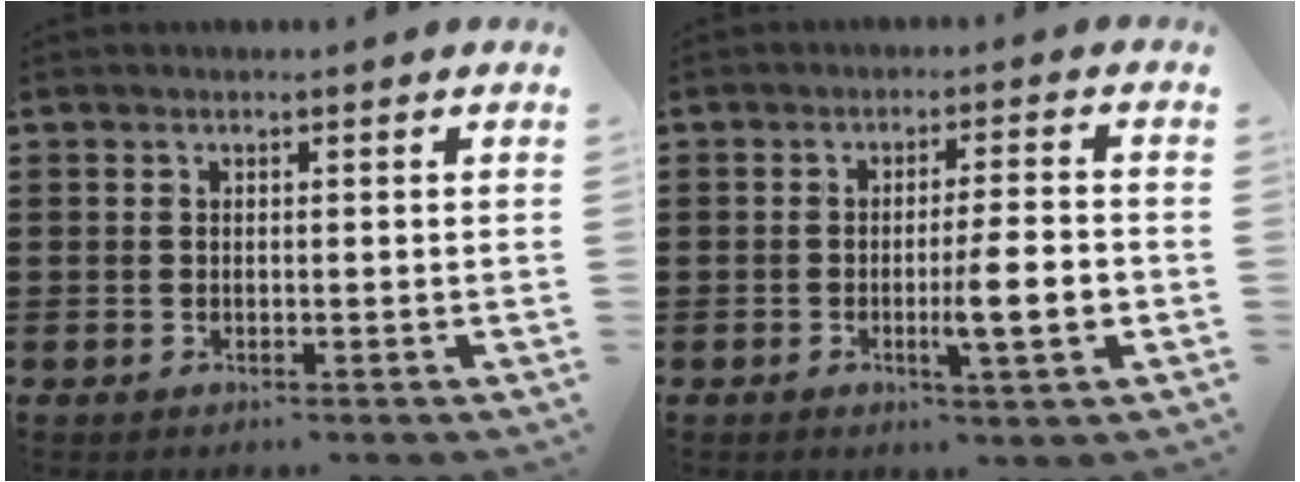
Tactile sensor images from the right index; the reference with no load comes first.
{"total": 7.3, "force": [-1.9, 0.7, 7.0], "torque": [-0.103, -0.011, -0.032]}